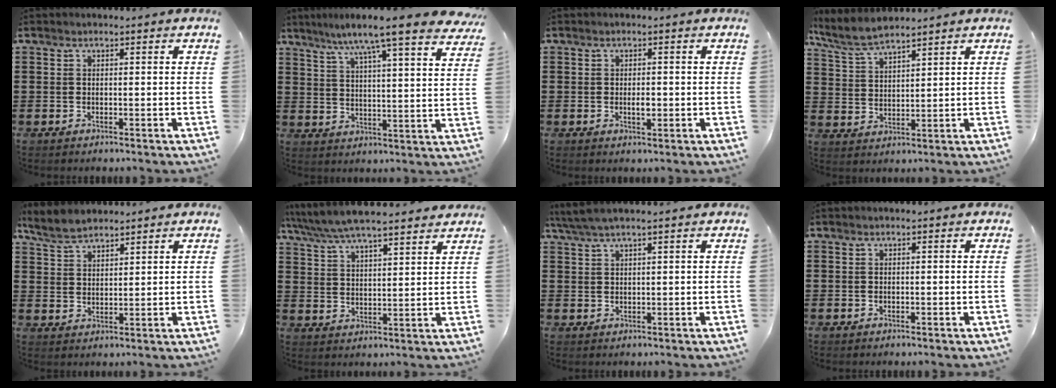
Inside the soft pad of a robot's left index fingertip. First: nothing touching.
{"total": 8.6, "force": [7.1, -0.5, 4.8], "torque": [-0.112, -0.040, 0.112]}
{"total": 1.9, "force": [-0.1, 0.7, 1.8], "torque": [-0.034, 0.001, -0.002]}
{"total": 5.9, "force": [5.2, 1.0, 2.6], "torque": [-0.068, -0.012, 0.096]}
{"total": 4.7, "force": [4.1, 1.5, 1.7], "torque": [-0.047, -0.002, 0.077]}
{"total": 6.7, "force": [6.2, 0.7, 2.5], "torque": [-0.072, -0.026, 0.108]}
{"total": 2.8, "force": [2.0, 0.2, 1.9], "torque": [-0.039, 0.005, 0.038]}
{"total": 0.0}